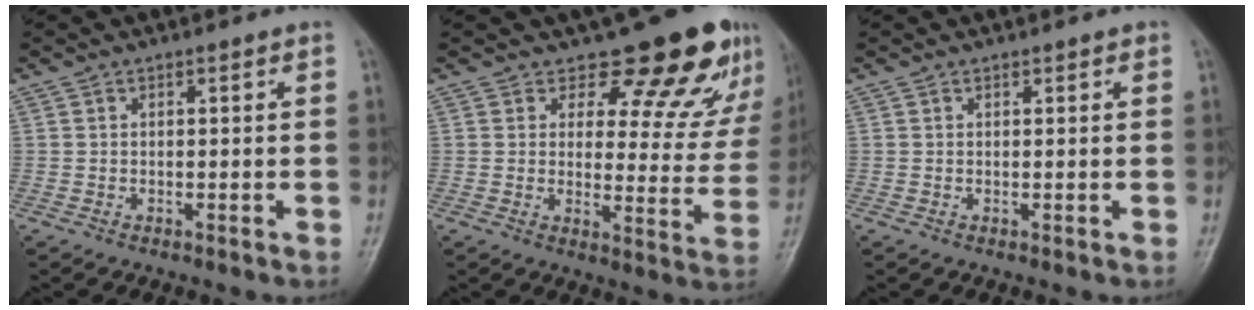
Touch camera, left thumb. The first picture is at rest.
{"total": 14.9, "force": [12.2, 6.3, 5.9], "torque": [-0.014, -0.094, 0.135]}
{"total": 0.7, "force": [0.5, 0.4, 0.3], "torque": [0.002, -0.002, 0.003]}